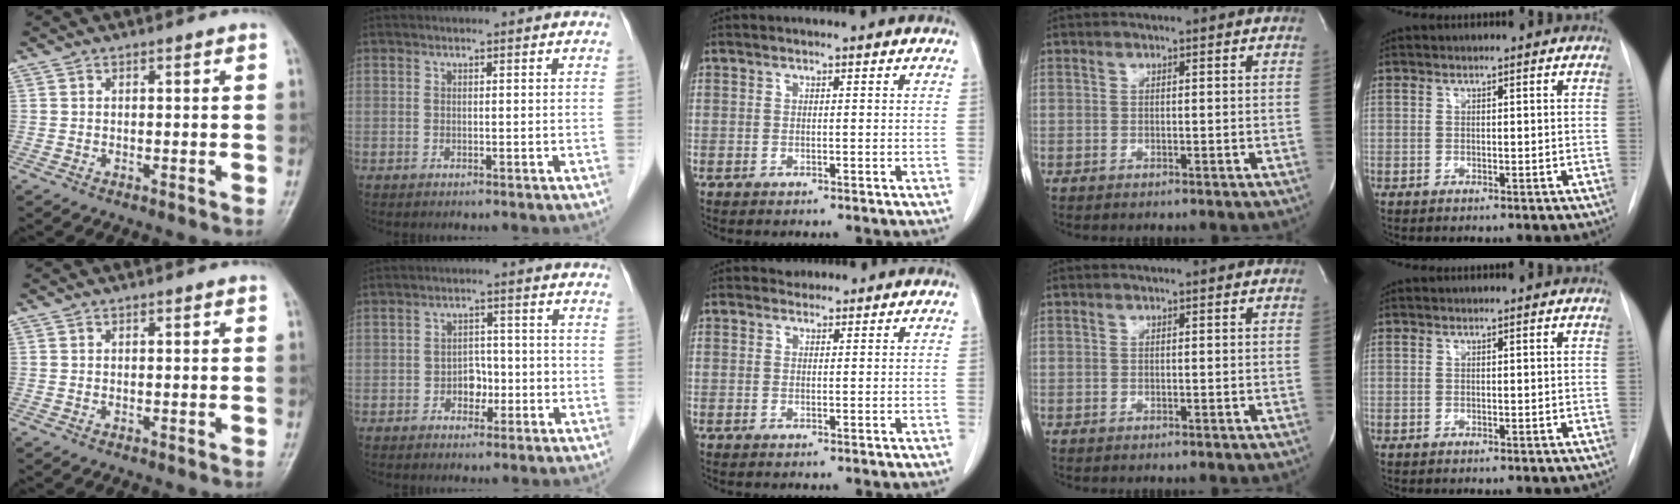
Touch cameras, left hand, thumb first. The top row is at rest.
{"index": {"total": 3.6, "force": [-1.6, 2.4, 2.2], "torque": [-0.030, 0.011, -0.026]}, "middle": {"total": 1.2, "force": [1.0, 0.5, -0.3], "torque": [0.000, 0.005, 0.013]}}